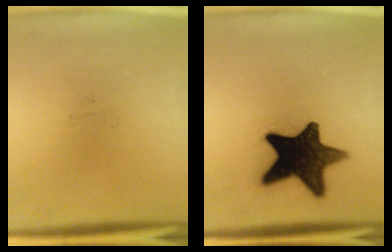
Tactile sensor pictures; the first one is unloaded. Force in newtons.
{"total": 15.8}